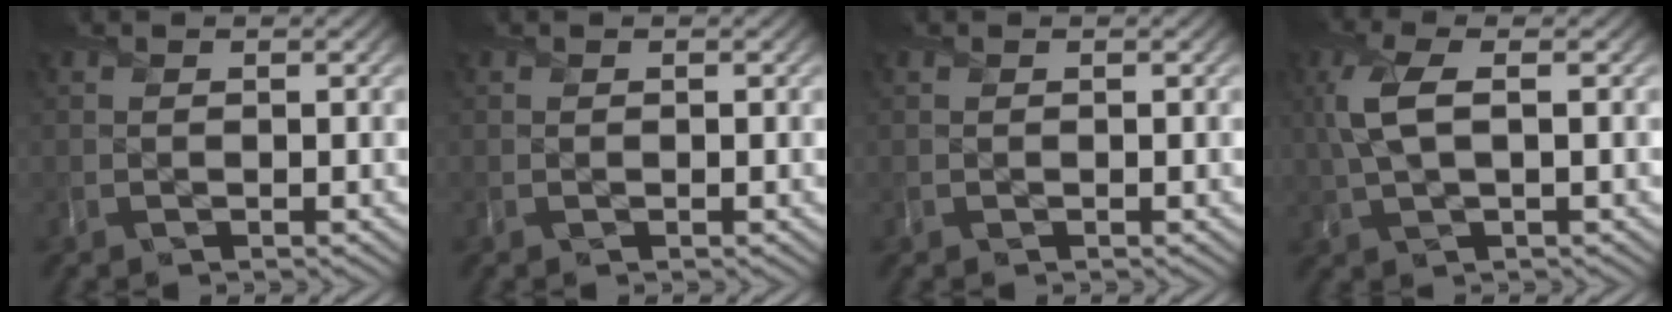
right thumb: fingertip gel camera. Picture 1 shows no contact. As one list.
[{"total": 0.0}, {"total": 0.0}, {"total": 5.7, "force": [1.0, 2.2, 5.2], "torque": [-0.135, 0.006, 0.017]}]